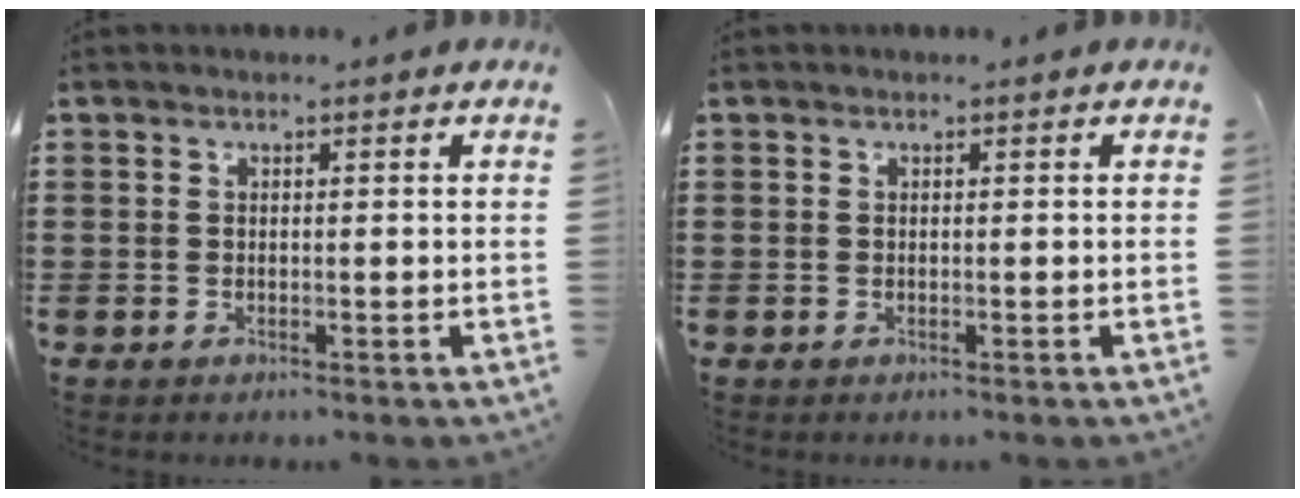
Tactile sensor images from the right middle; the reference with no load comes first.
{"total": 0.0}